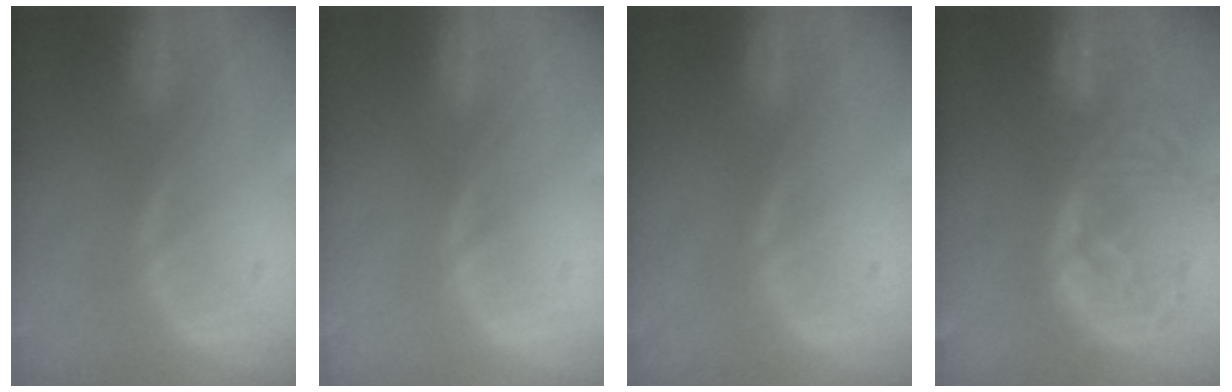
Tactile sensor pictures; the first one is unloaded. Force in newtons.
{"total": 0.0}
{"total": 0.0}
{"total": 10.6, "press": 9.4, "slide": 4.8}